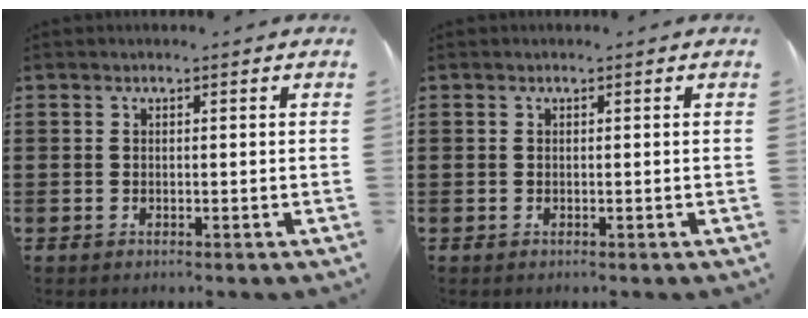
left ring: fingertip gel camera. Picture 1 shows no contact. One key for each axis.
{"total": 0.0}